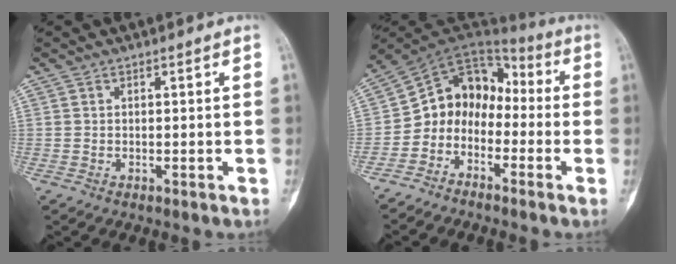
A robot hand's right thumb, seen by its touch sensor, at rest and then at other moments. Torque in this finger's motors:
{"motor_torque": [0.17, 0.18, 0.22, -0.21, 0.05]}